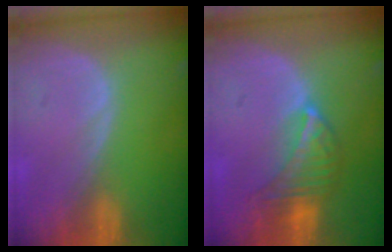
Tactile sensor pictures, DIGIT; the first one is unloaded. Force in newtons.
{"total": 6.7, "press": 6.1, "slide": 2.8}